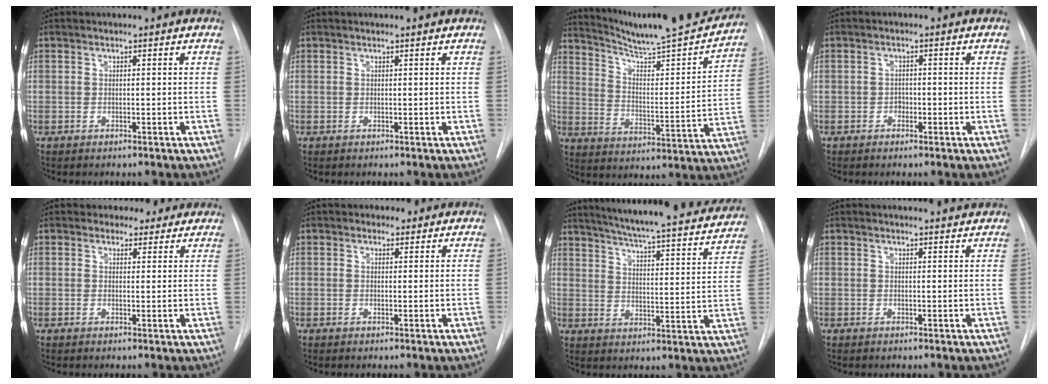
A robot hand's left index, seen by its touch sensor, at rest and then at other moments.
{"total": 1.1, "force": [1.1, -0.1, 0.3], "torque": [-0.007, 0.008, 0.014]}
{"total": 21.7, "force": [20.2, 1.0, 7.9], "torque": [-0.123, -0.048, 0.286]}
{"total": 1.2, "force": [-0.5, 0.9, 0.6], "torque": [-0.004, 0.005, -0.009]}
{"total": 6.4, "force": [5.5, 3.2, 0.0], "torque": [0.025, 0.003, 0.049]}
{"total": 2.7, "force": [2.2, 1.6, 0.1], "torque": [0.007, 0.005, 0.021]}
{"total": 26.4, "force": [23.8, 3.4, 11.1], "torque": [-0.169, -0.053, 0.295]}
{"total": 6.0, "force": [5.8, 0.5, 1.2], "torque": [-0.014, 0.004, 0.053]}